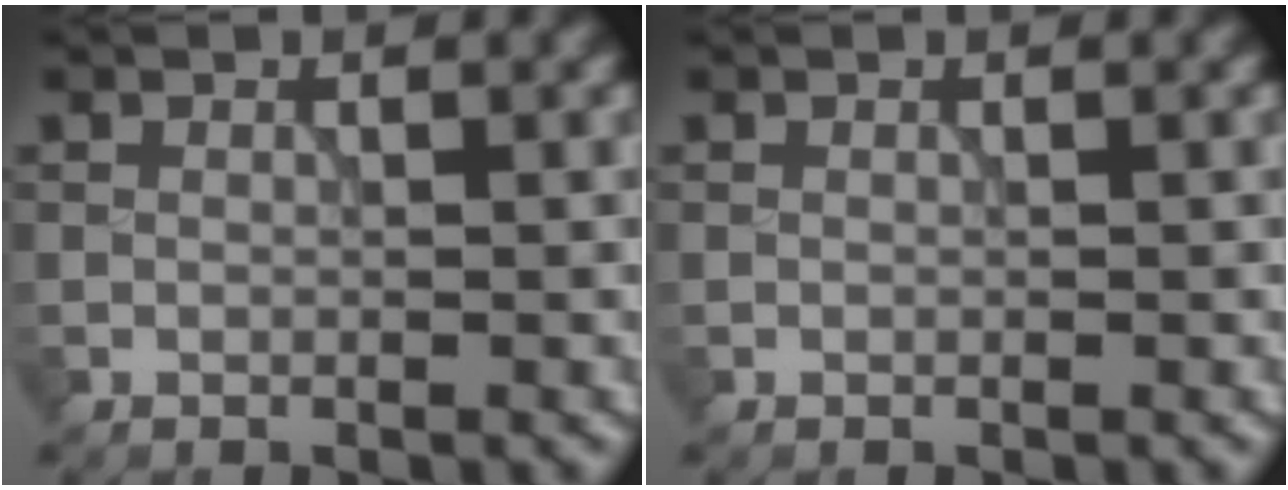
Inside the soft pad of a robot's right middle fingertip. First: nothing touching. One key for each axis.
{"total": 0.0}